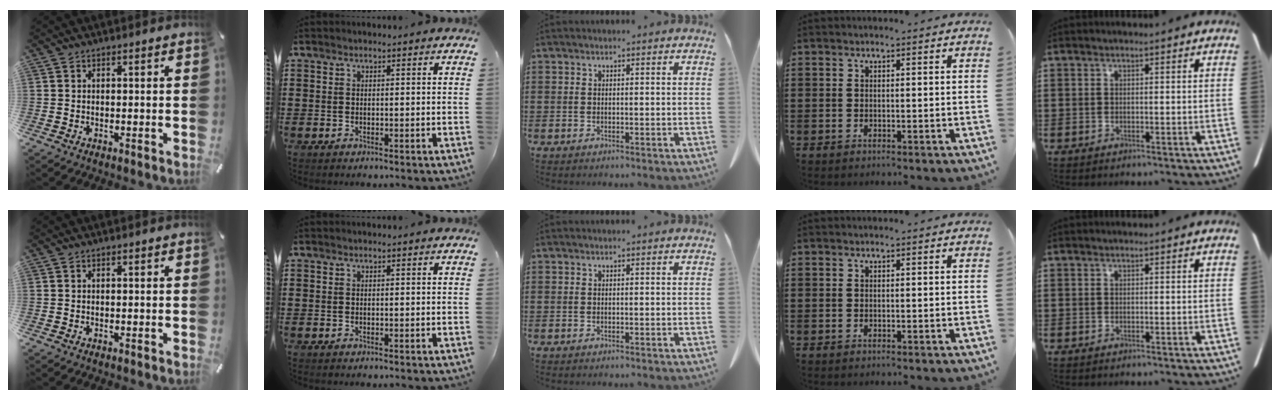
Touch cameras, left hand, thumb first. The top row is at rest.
{}